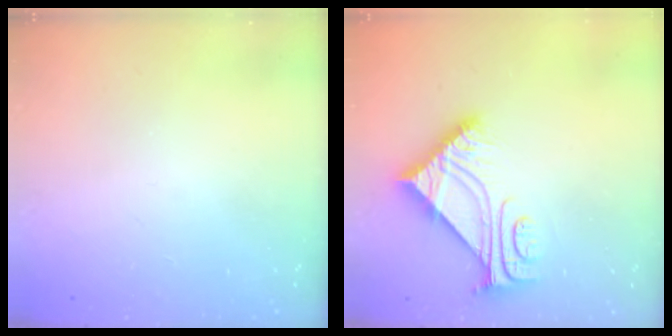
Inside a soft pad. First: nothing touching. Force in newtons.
{"total": 7.5, "press": 7.5, "slide": 0.5}